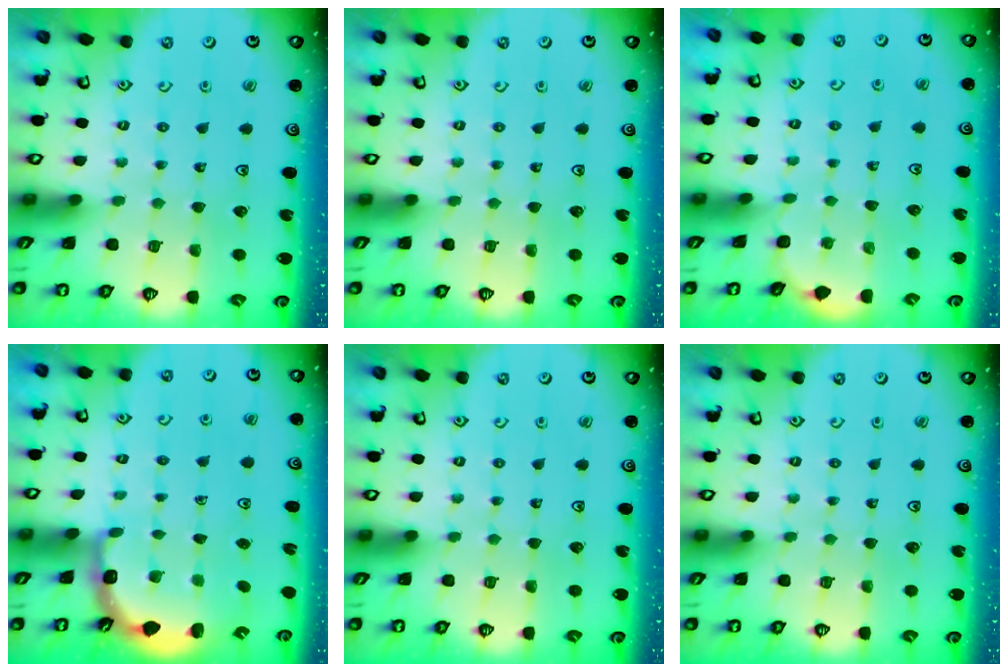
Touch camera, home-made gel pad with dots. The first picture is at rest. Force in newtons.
{"total": 0.0}
{"total": 2.1, "press": 2.1, "slide": 0.2}
{"total": 3.2, "press": 2.7, "slide": 1.7}
{"total": 0.0}
{"total": 0.0}